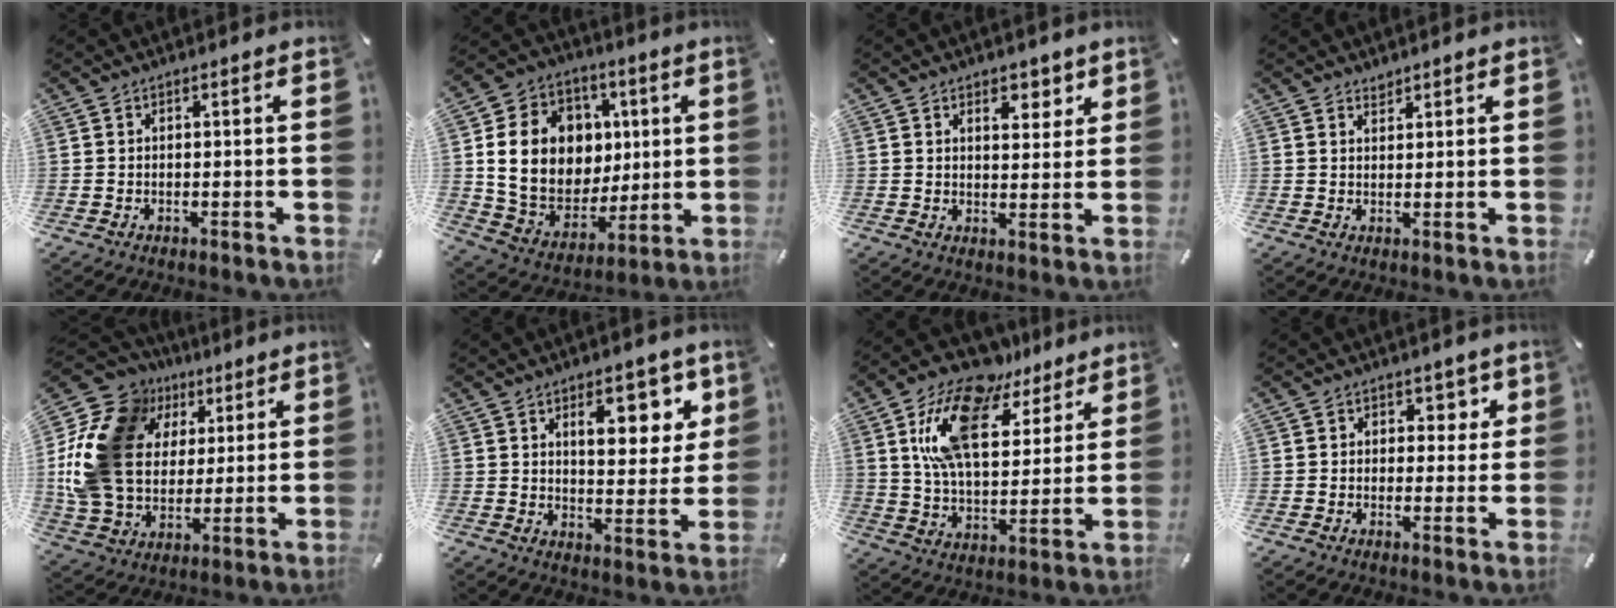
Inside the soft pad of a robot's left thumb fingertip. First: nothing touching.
{"total": 18.4, "force": [3.9, 15.6, 8.9], "torque": [-0.158, -0.016, 0.090]}
{"total": 5.1, "force": [3.1, 3.5, 2.1], "torque": [-0.007, -0.016, 0.045]}
{"total": 1.7, "force": [1.4, 0.9, 0.1], "torque": [0.005, -0.005, 0.026]}
{"total": 19.2, "force": [4.5, 16.1, 9.6], "torque": [-0.202, -0.016, 0.082]}
{"total": 11.7, "force": [5.9, 6.1, 8.1], "torque": [-0.095, -0.021, 0.094]}
{"total": 19.2, "force": [11.0, 10.5, 11.8], "torque": [-0.224, -0.038, 0.196]}
{"total": 4.3, "force": [1.3, 3.7, 1.6], "torque": [-0.002, -0.003, 0.013]}